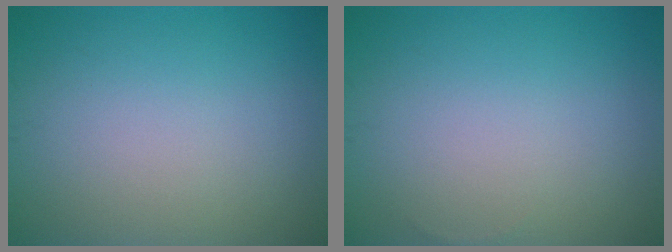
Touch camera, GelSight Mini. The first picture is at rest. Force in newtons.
{"total": 0.0}